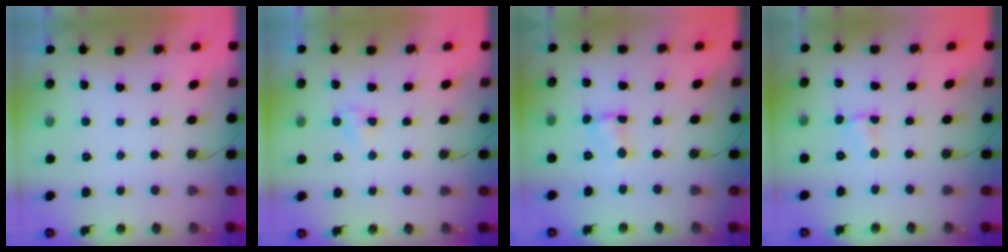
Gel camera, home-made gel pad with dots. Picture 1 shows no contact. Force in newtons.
{"total": 2.8, "press": 2.8, "slide": 0.3}
{"total": 2.5, "press": 2.5, "slide": 0.2}
{"total": 1.5, "press": 1.5, "slide": 0.2}